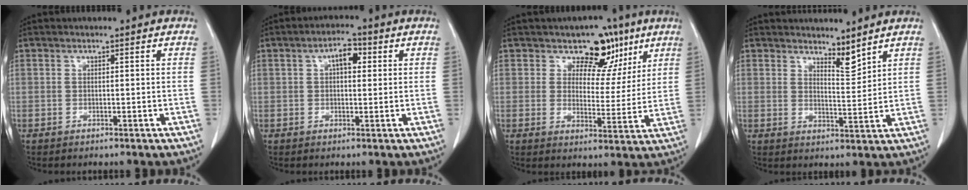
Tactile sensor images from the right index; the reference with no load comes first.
{"total": 4.0, "force": [1.2, 1.9, 3.4], "torque": [-0.056, 0.014, 0.015]}
{"total": 7.6, "force": [4.9, 4.9, 3.0], "torque": [-0.018, 0.000, 0.069]}
{"total": 3.6, "force": [3.3, 0.5, 1.3], "torque": [-0.022, -0.014, 0.060]}